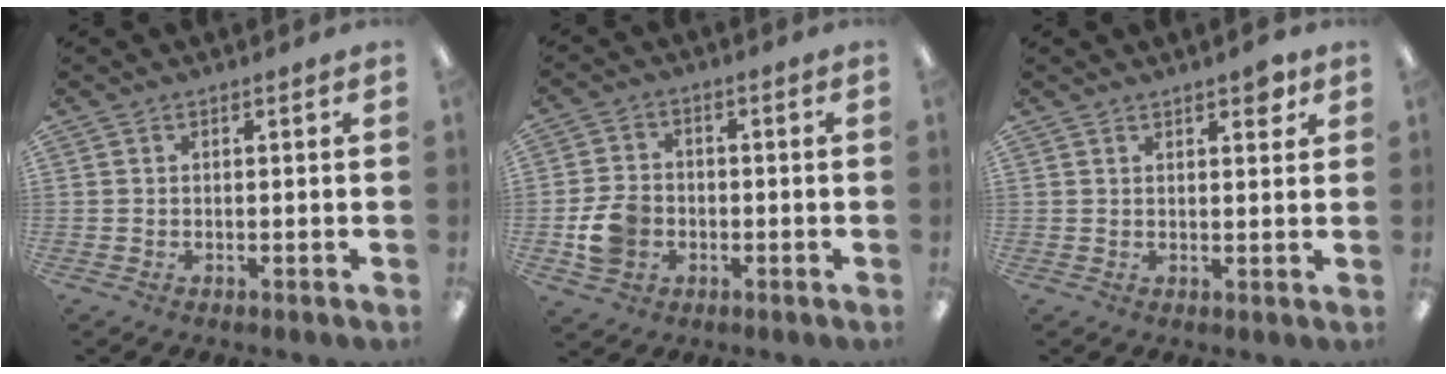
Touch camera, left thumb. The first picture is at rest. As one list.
[{"total": 7.9, "force": [-2.1, 6.5, 3.9], "torque": [-0.076, 0.011, -0.039]}, {"total": 3.2, "force": [2.3, 1.0, 1.9], "torque": [-0.016, -0.008, 0.035]}]